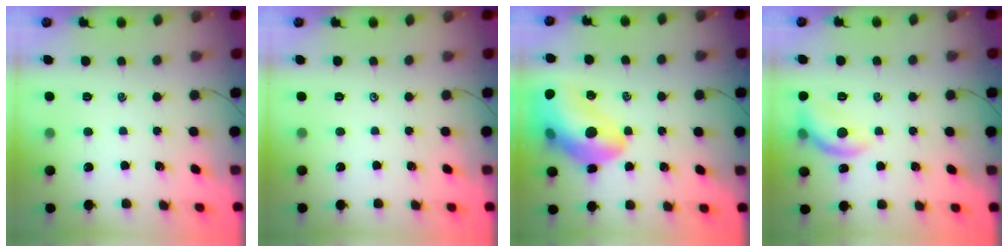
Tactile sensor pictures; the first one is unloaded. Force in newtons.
{"total": 0.0}
{"total": 21.7, "press": 21.3, "slide": 4.2}
{"total": 11.0, "press": 11.0, "slide": 0.1}